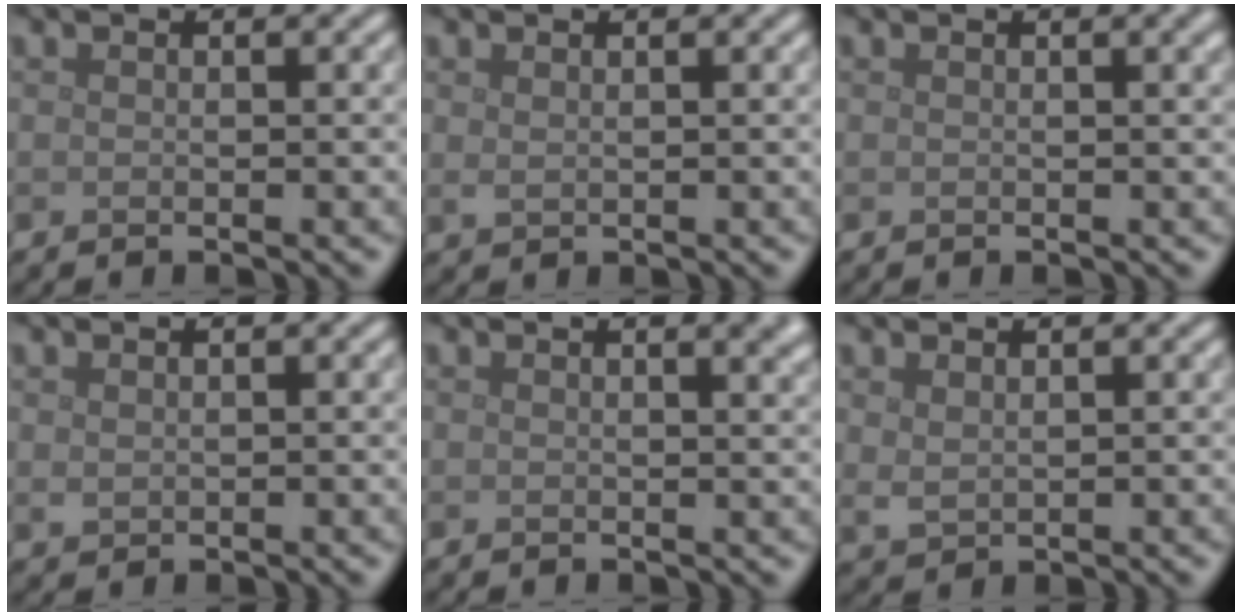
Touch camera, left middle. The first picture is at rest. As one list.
[{"total": 0.9, "force": [0.6, 0.3, 0.5], "torque": [-0.013, -0.001, 0.015]}, {"total": 2.0, "force": [0.8, 0.6, 1.7], "torque": [-0.013, 0.007, 0.010]}, {"total": 0.7, "force": [0.4, 0.5, 0.3], "torque": [-0.010, -0.003, 0.013]}, {"total": 3.8, "force": [1.9, 1.6, 2.8], "torque": [-0.010, 0.014, 0.016]}, {"total": 1.3, "force": [0.9, 0.6, 0.7], "torque": [-0.018, -0.003, 0.023]}]